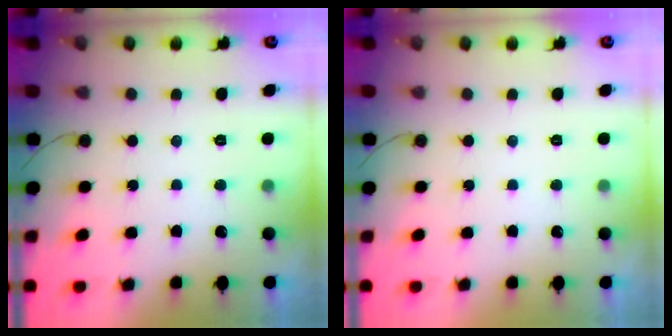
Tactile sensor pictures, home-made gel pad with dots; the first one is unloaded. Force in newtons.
{"total": 0.0}